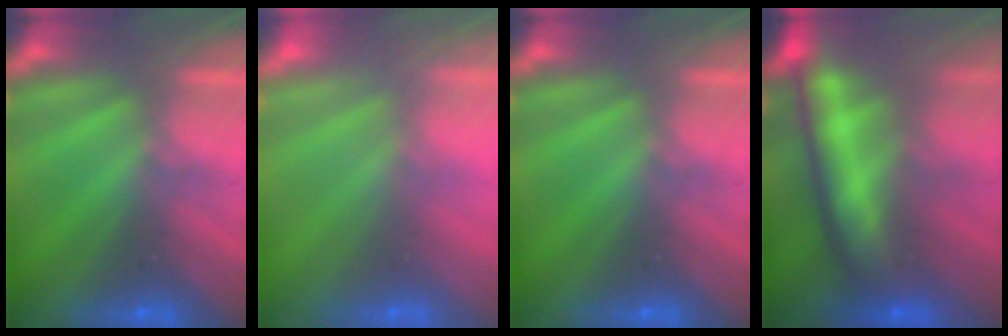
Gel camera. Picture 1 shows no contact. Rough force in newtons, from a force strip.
{"total": 9.3}
{"total": 0.0}
{"total": 6.9}